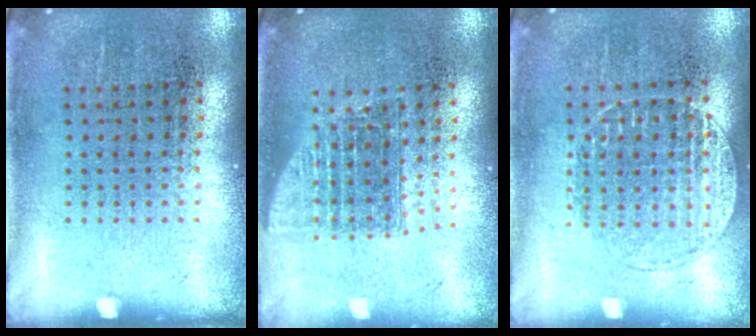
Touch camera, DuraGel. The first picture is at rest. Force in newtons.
{"total": 1.4, "press": 1.2, "slide": 0.8}
{"total": 1.1, "press": 1.1, "slide": 0.4}